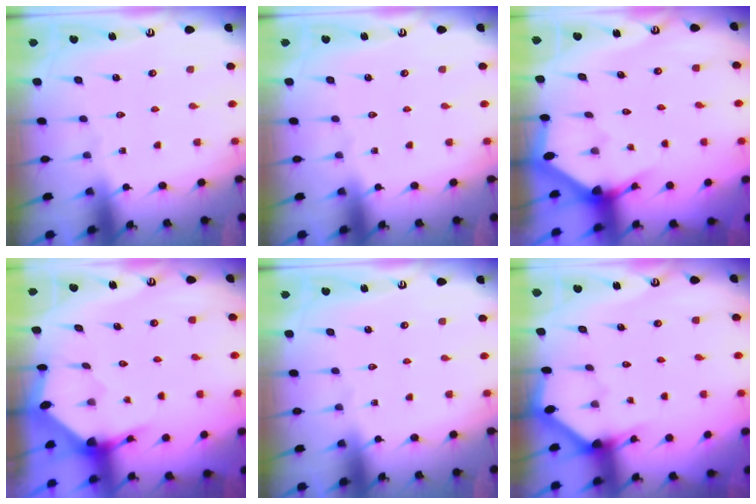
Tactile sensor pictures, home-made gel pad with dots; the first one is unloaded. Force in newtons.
{"total": 0.0}
{"total": 3.0, "press": 3.0, "slide": 0.1}
{"total": 3.5, "press": 3.4, "slide": 0.5}
{"total": 0.0}
{"total": 2.9, "press": 2.9, "slide": 0.2}